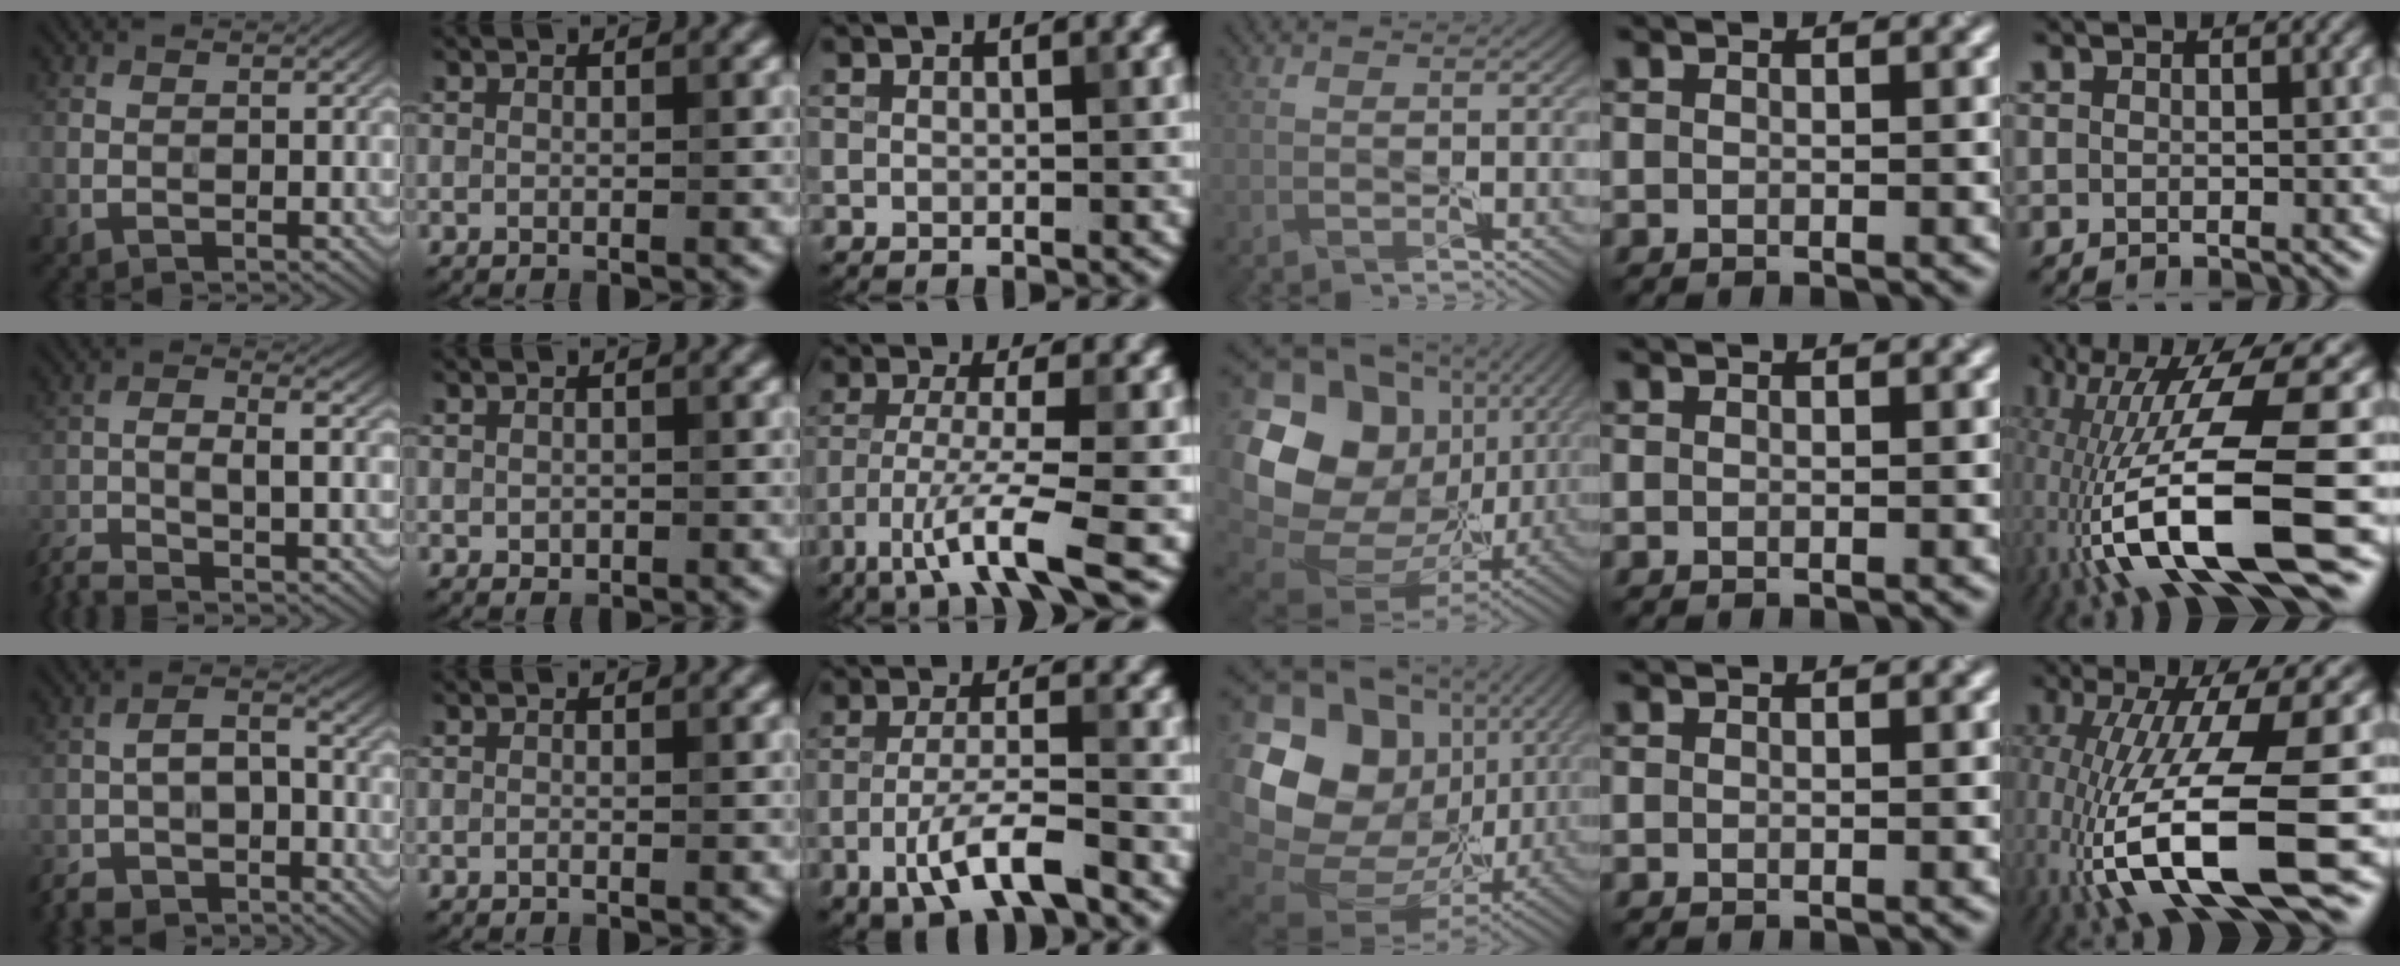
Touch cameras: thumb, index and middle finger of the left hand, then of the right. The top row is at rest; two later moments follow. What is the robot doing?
{"motion": "peel", "object": "shipping label"}